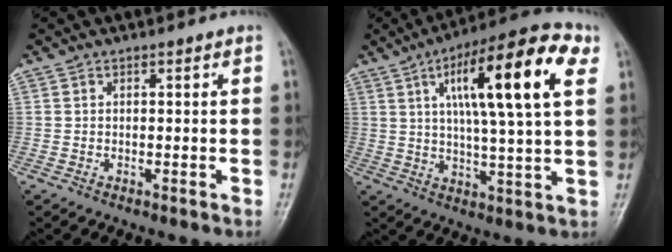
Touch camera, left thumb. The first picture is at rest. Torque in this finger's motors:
{"motor_torque": [0.68, 0.57, 2.00, -0.80, 0.19]}